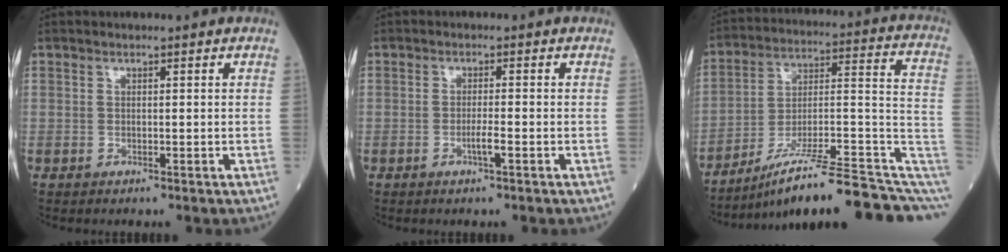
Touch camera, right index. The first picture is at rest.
{"total": 2.2, "force": [-0.9, -0.1, 2.0], "torque": [-0.039, -0.002, -0.018]}
{"total": 21.0, "force": [-14.0, 2.5, 15.4], "torque": [-0.163, 0.042, -0.217]}